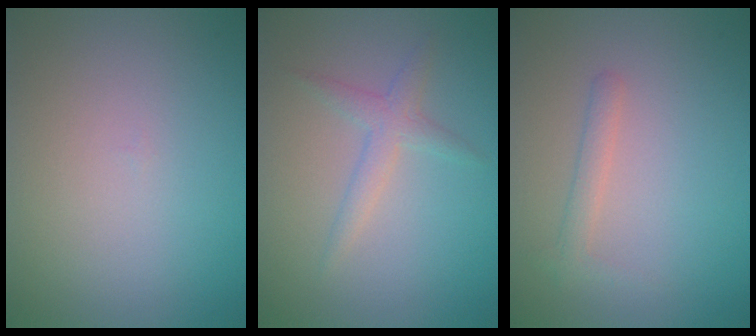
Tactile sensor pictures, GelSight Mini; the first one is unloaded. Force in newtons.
{"total": 1.9, "press": 1.9, "slide": 0.1}
{"total": 1.3, "press": 1.3, "slide": 0.1}